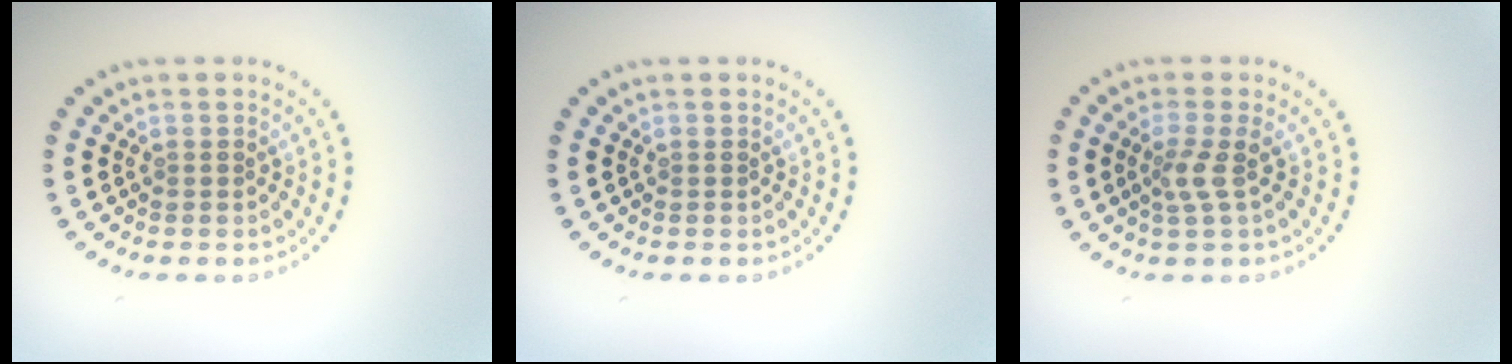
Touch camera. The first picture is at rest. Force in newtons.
{"total": 0.0}
{"total": 1.8, "press": 1.4, "slide": 1.2}